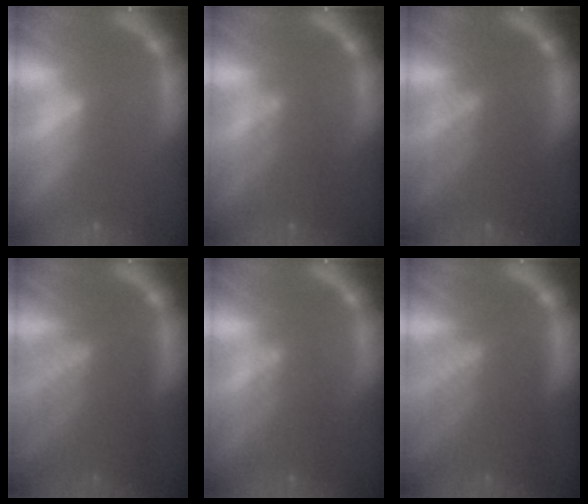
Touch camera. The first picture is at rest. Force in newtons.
{"total": 4.1}
{"total": 6.1}
{"total": 8.0}
{"total": 4.1}
{"total": 8.0}